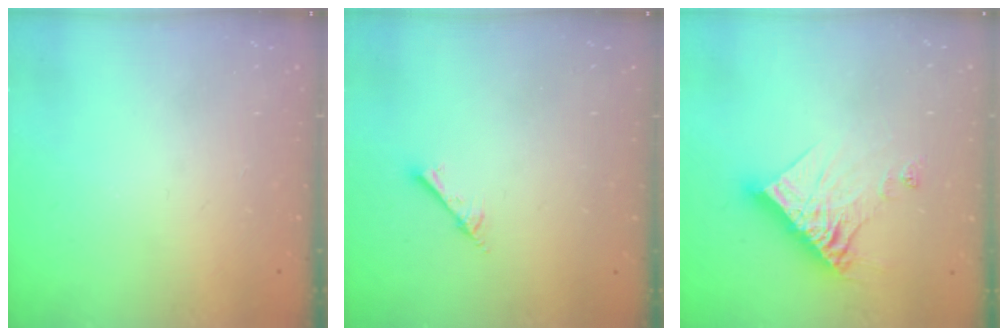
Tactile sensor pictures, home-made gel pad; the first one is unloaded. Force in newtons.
{"total": 2.0, "press": 2.0, "slide": 0.2}
{"total": 13.5, "press": 13.5, "slide": 1.1}